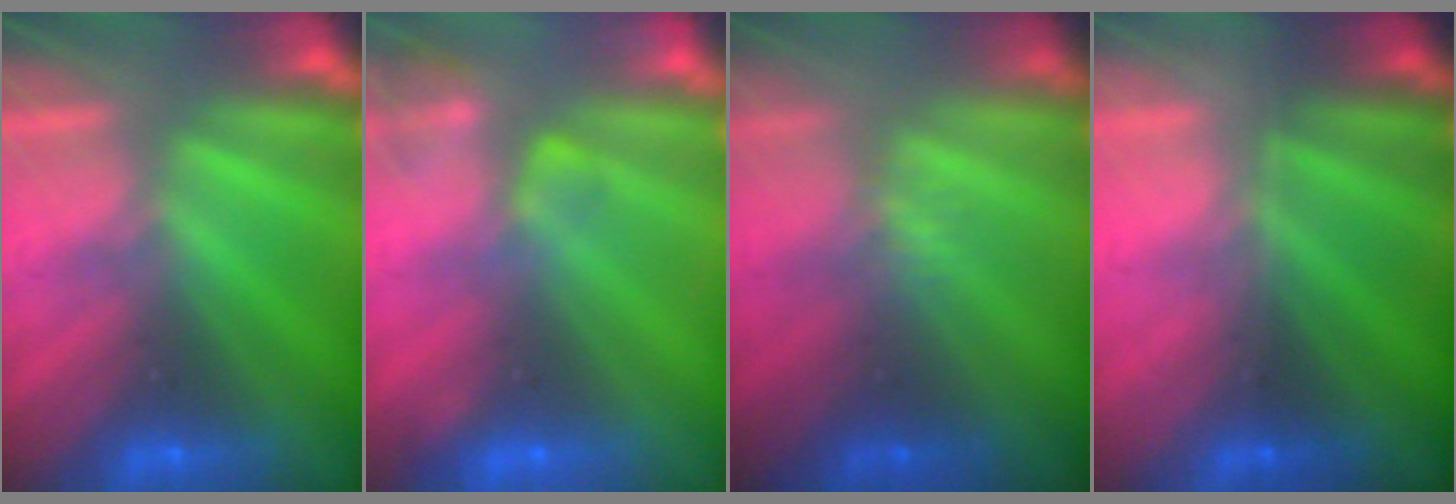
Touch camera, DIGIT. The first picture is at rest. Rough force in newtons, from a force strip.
{"total": 2.4}
{"total": 2.3}
{"total": 1.6}